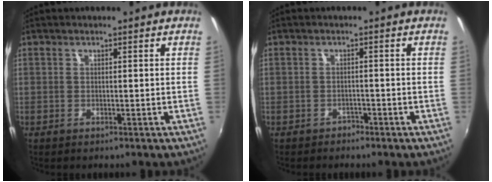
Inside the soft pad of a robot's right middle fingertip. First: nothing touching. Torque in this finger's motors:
{"motor_torque": [0.37, -0.39, 0.04, 0.04]}